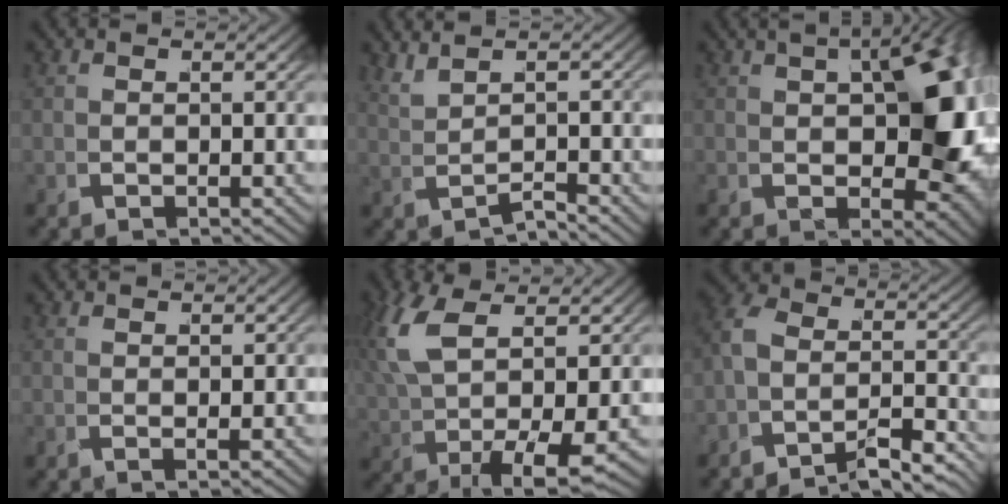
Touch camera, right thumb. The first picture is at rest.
{"total": 1.2, "force": [0.8, -0.3, 0.8], "torque": [-0.005, 0.017, 0.013]}
{"total": 12.9, "force": [0.3, 7.2, 10.7], "torque": [-0.135, -0.032, 0.030]}
{"total": 0.6, "force": [0.5, -0.4, 0.1], "torque": [-0.003, 0.007, 0.008]}
{"total": 6.7, "force": [1.0, 3.1, 5.9], "torque": [-0.144, -0.016, 0.039]}
{"total": 4.5, "force": [-3.0, 2.3, 2.4], "torque": [-0.049, -0.007, -0.052]}